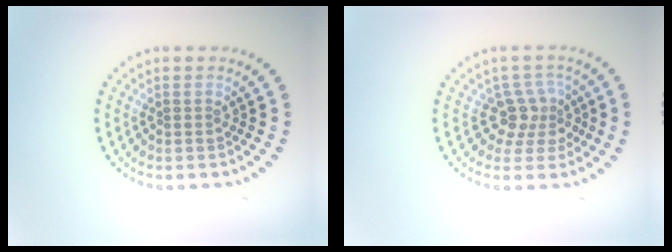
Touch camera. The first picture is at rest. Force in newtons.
{"total": 3.0, "press": 2.3, "slide": 1.9}